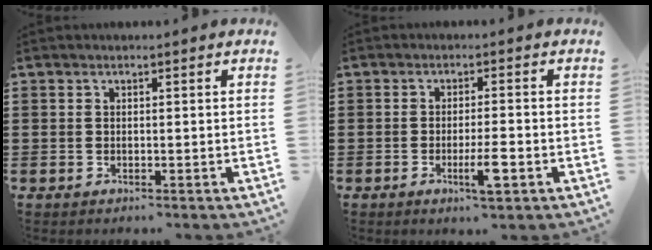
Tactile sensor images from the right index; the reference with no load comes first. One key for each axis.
{"total": 4.5, "fx": -1.9, "fy": 0.4, "fz": 4.1, "tx": -0.071, "ty": -0.011, "tz": -0.033}